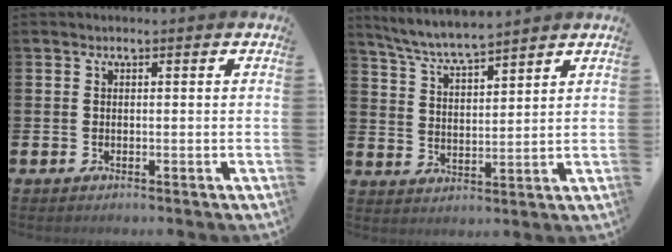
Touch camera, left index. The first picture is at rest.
{"total": 6.0, "force": [5.8, 0.3, 1.5], "torque": [-0.052, -0.030, 0.102]}